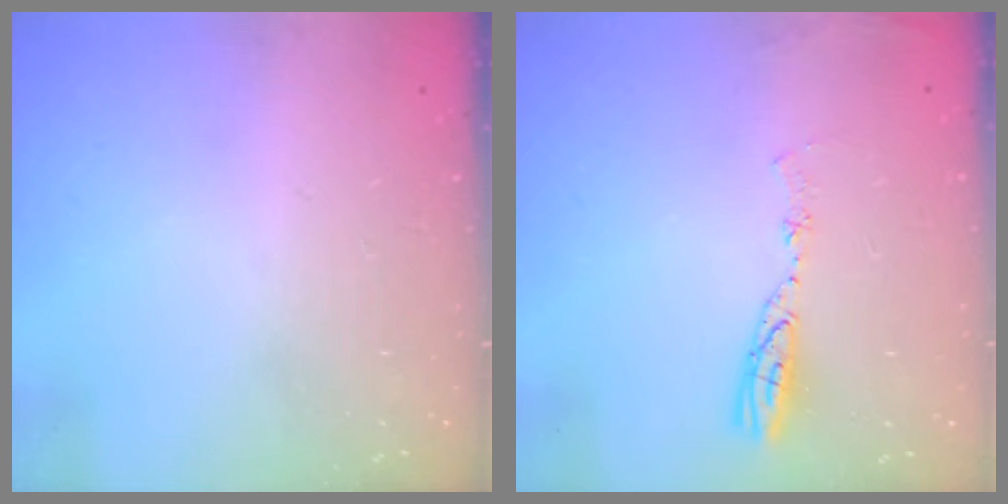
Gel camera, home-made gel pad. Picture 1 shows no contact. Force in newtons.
{"total": 5.9, "press": 5.8, "slide": 0.7}